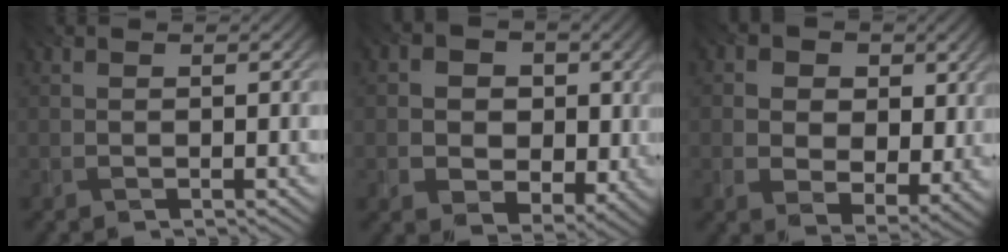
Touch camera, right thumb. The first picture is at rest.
{"total": 8.9, "force": [0.9, 7.4, 4.9], "torque": [-0.113, -0.004, 0.006]}
{"total": 9.6, "force": [2.5, 7.3, 5.7], "torque": [-0.127, -0.009, 0.037]}